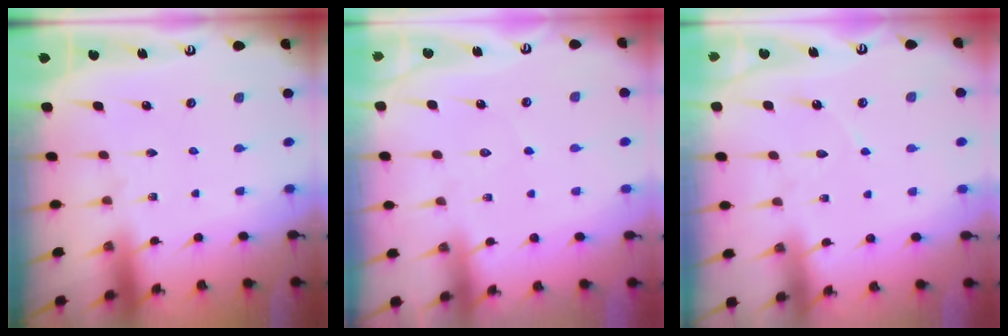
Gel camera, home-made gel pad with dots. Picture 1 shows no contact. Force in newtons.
{"total": 3.3, "press": 3.3, "slide": 0.3}
{"total": 5.3, "press": 5.3, "slide": 0.5}